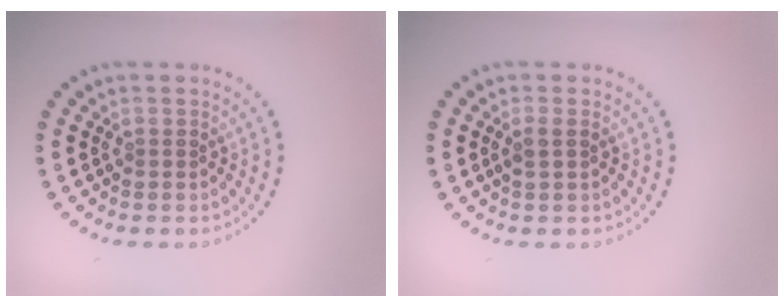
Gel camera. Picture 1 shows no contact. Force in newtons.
{"total": 1.1, "press": 1.0, "slide": 0.6}